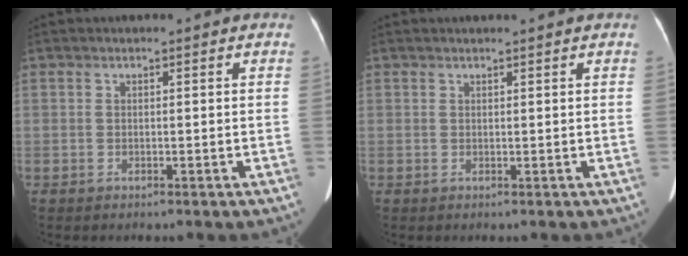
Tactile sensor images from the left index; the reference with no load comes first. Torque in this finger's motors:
{"motor_torque": [-0.16, -0.14, 0.01, 0.00]}